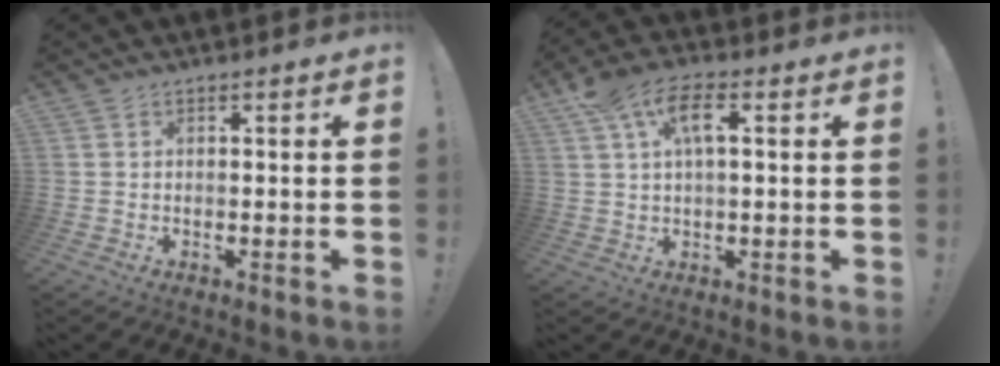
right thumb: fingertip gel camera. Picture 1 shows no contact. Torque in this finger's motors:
{"motor_torque": [-0.69, 0.94, 0.99, 0.28, 0.13]}